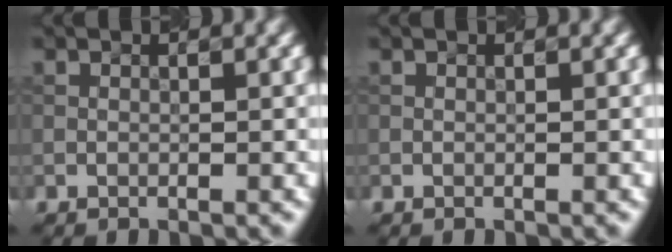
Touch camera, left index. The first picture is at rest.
{"total": 0.0}